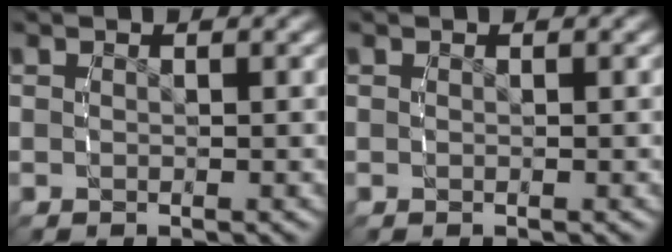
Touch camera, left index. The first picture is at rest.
{"total": 0.0}